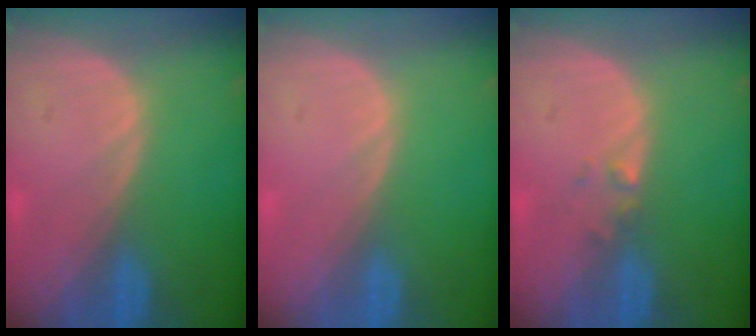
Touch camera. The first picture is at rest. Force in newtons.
{"total": 0.0}
{"total": 1.3, "press": 1.0, "slide": 0.8}